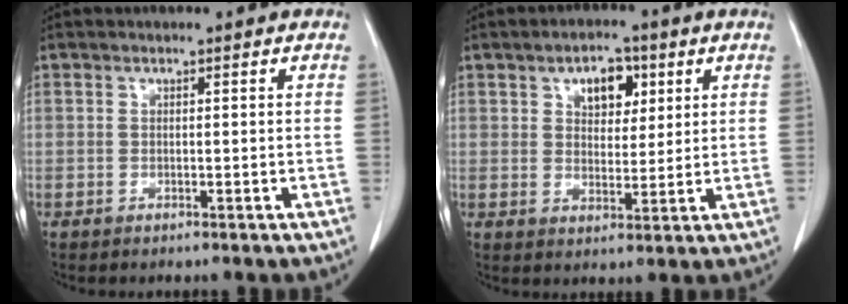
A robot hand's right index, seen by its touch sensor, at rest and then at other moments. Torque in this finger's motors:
{"motor_torque": [0.11, 0.09, 0.05, 0.03]}